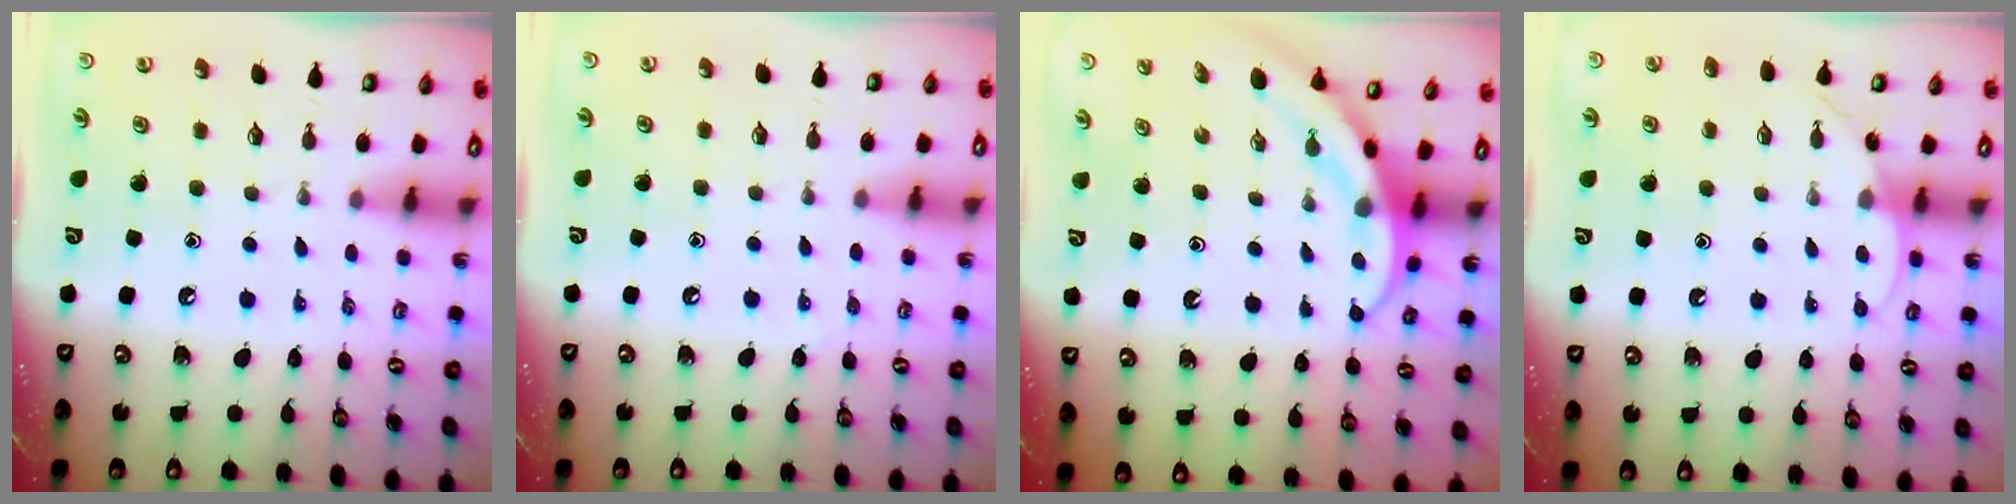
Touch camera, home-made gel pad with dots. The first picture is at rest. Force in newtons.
{"total": 3.0, "press": 2.9, "slide": 0.3}
{"total": 4.0, "press": 4.0, "slide": 0.4}
{"total": 4.0, "press": 4.0, "slide": 0.4}